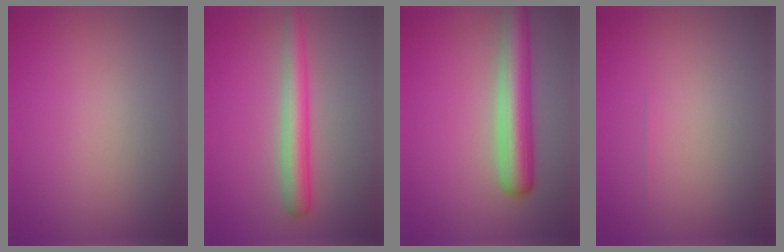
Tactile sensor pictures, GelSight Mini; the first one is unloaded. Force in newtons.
{"total": 3.8, "press": 3.8, "slide": 0.2}
{"total": 5.6, "press": 5.6, "slide": 0.2}
{"total": 0.0}